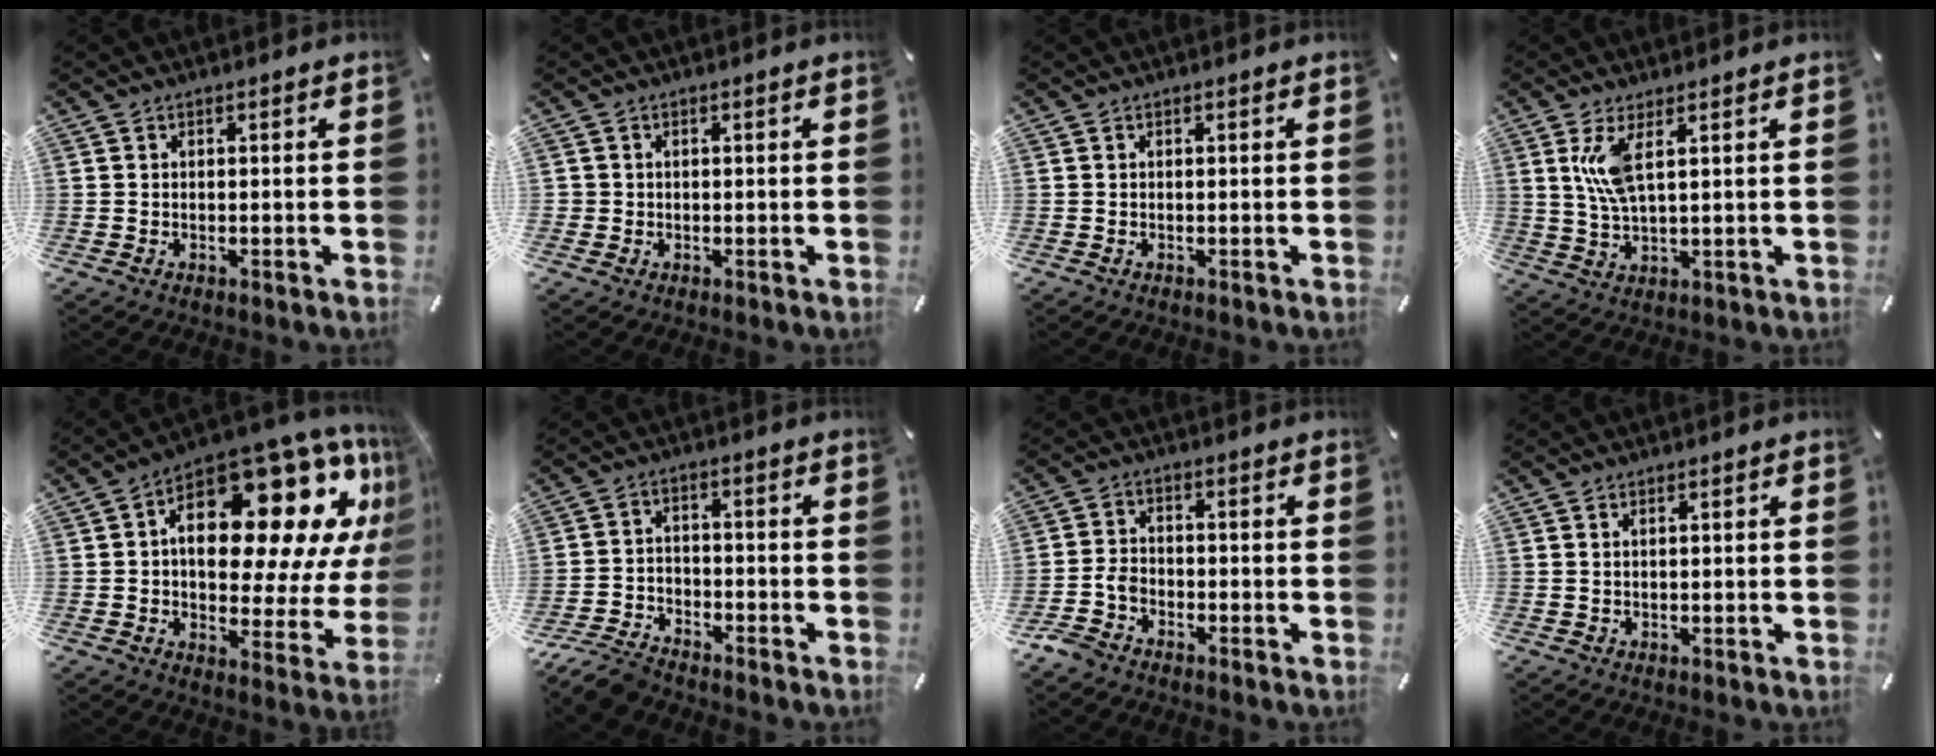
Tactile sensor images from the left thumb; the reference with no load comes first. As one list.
[{"total": 1.2, "force": [-0.1, 1.2, 0.1], "torque": [0.001, 0.006, -0.004]}, {"total": 0.0}, {"total": 7.3, "force": [3.1, 2.1, 6.2], "torque": [-0.146, -0.002, 0.048]}, {"total": 24.1, "force": [9.5, 12.3, 18.4], "torque": [-0.249, -0.075, 0.162]}, {"total": 7.6, "force": [-6.7, 3.0, 2.0], "torque": [-0.042, 0.032, -0.129]}, {"total": 4.7, "force": [-3.1, 3.1, 1.5], "torque": [-0.037, 0.016, -0.060]}, {"total": 0.7, "force": [0.4, 0.1, 0.6], "torque": [-0.012, 0.000, 0.006]}]